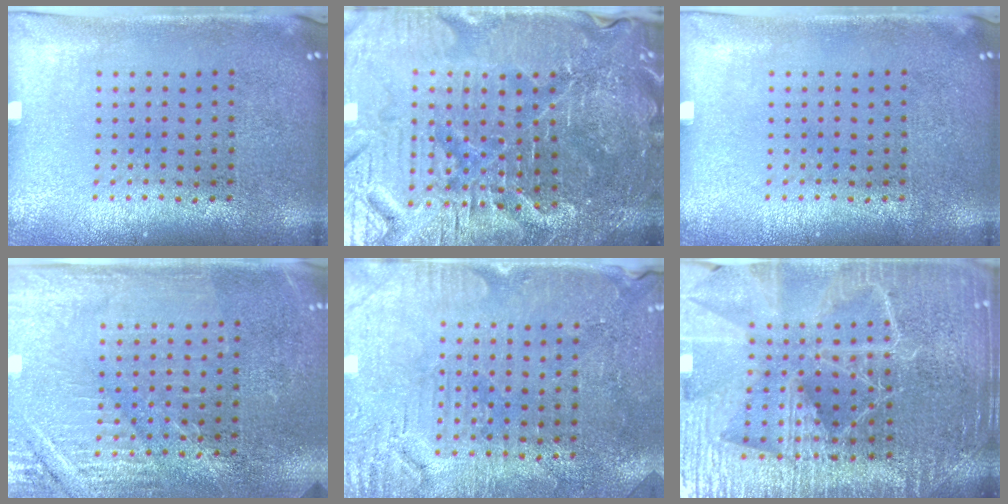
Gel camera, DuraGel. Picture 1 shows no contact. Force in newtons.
{"total": 5.9, "press": 5.5, "slide": 2.1}
{"total": 0.0}
{"total": 3.0, "press": 3.0, "slide": 0.3}
{"total": 3.0, "press": 2.9, "slide": 0.6}
{"total": 5.3, "press": 4.8, "slide": 2.3}